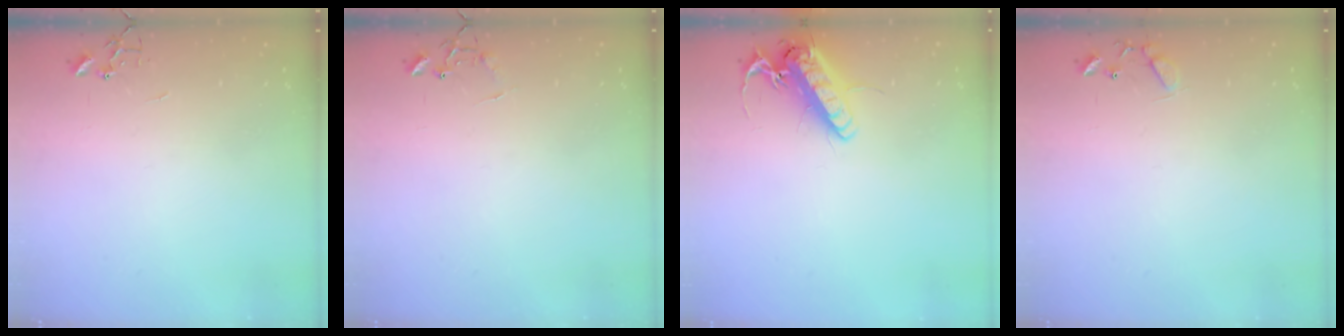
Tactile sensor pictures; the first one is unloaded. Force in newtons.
{"total": 6.4, "press": 6.4, "slide": 0.4}
{"total": 14.6, "press": 14.4, "slide": 2.6}
{"total": 7.7, "press": 7.7, "slide": 0.5}